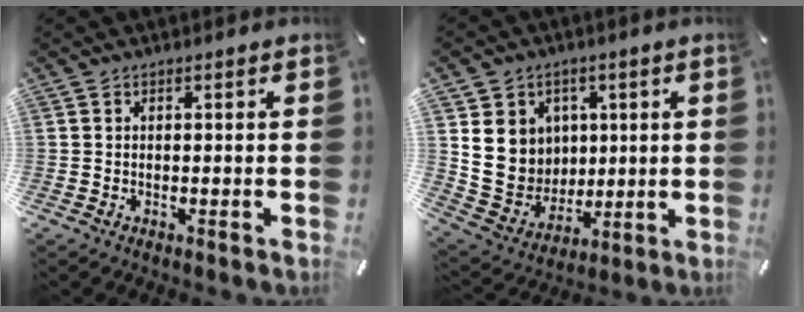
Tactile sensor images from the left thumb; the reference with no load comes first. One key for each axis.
{"total": 12.2, "fx": 3.3, "fy": 11.3, "fz": 3.3, "tx": -0.080, "ty": -0.022, "tz": 0.073}